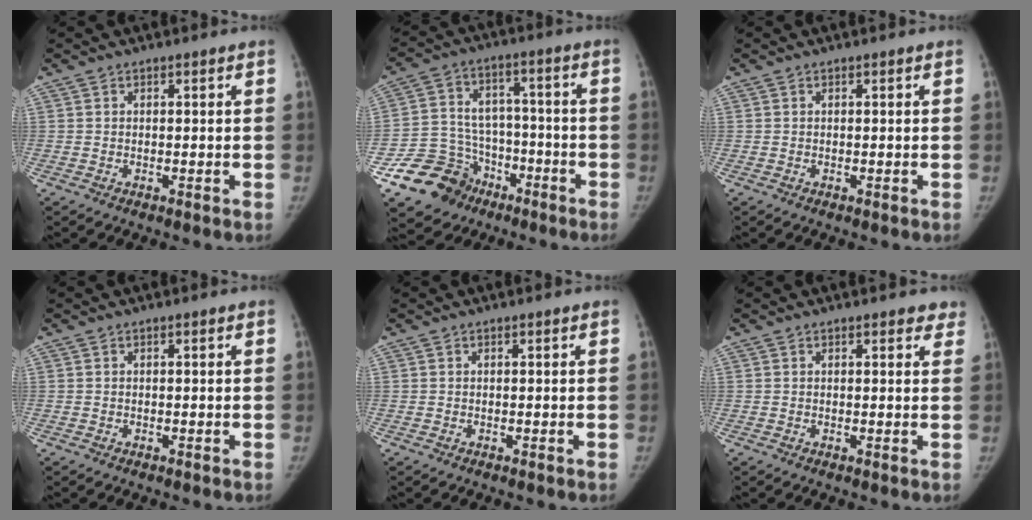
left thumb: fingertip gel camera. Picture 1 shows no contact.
{"total": 14.7, "force": [-8.1, 11.7, 3.7], "torque": [-0.042, 0.082, -0.126]}
{"total": 0.0}
{"total": 0.0}
{"total": 0.0}
{"total": 2.5, "force": [2.0, 1.3, 0.8], "torque": [0.021, -0.005, 0.011]}